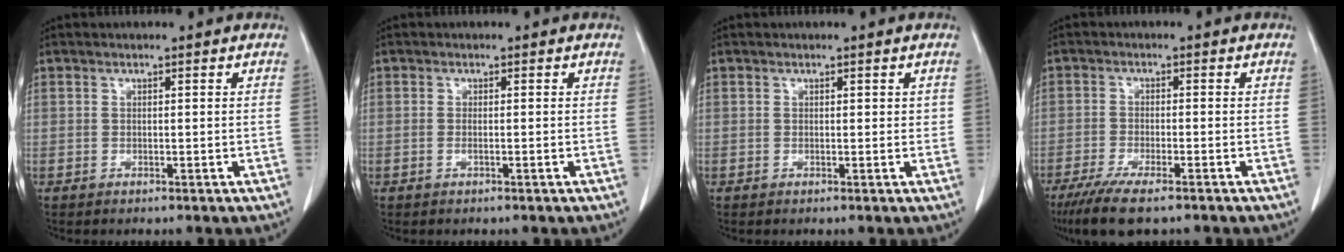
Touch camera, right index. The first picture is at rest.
{"total": 0.8, "force": [-0.2, 0.0, 0.8], "torque": [-0.018, -0.002, -0.002]}
{"total": 0.8, "force": [0.4, 0.5, 0.6], "torque": [-0.001, 0.000, 0.004]}
{"total": 8.6, "force": [-6.3, 1.3, 5.7], "torque": [-0.094, -0.020, -0.101]}